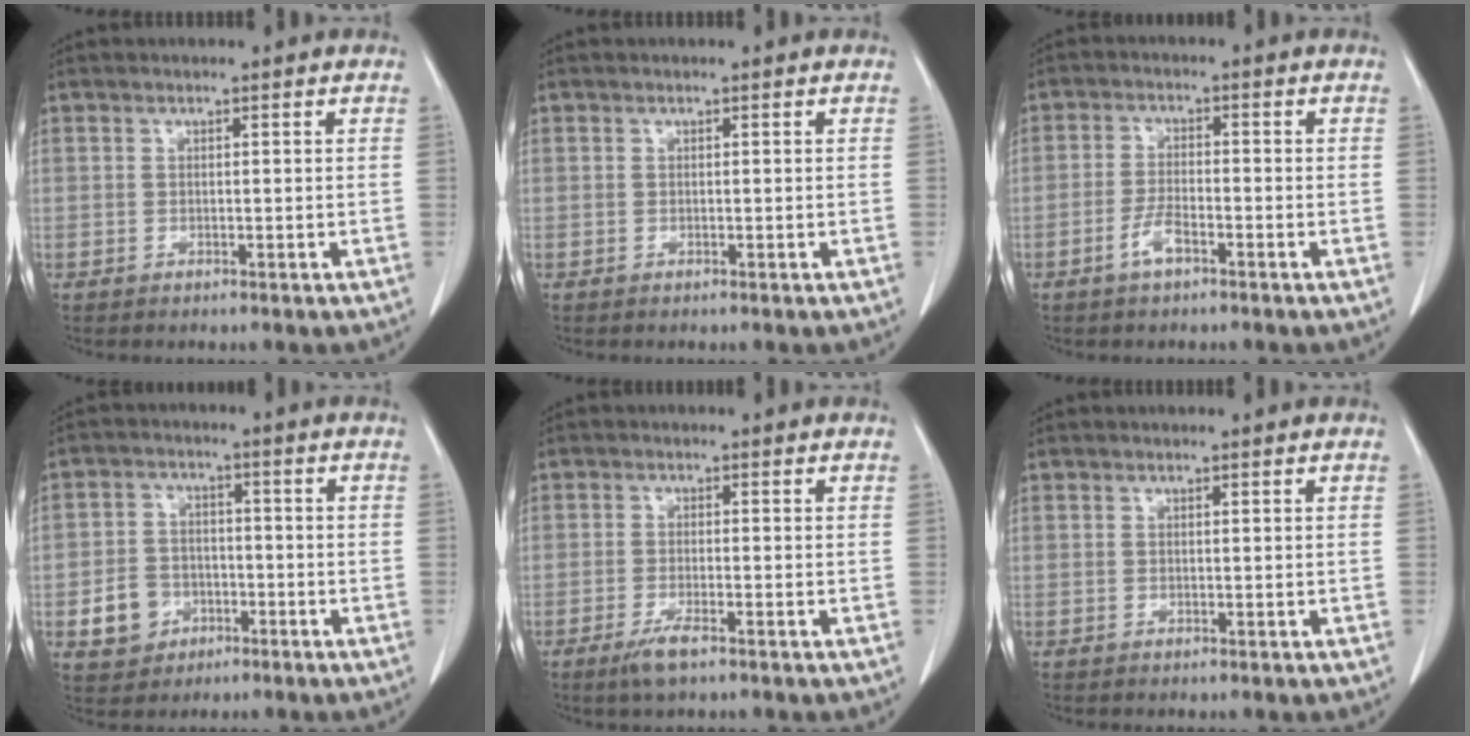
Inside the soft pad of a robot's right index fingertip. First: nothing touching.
{"total": 0.0}
{"total": 3.5, "force": [-2.1, 0.9, 2.7], "torque": [-0.055, 0.001, -0.042]}
{"total": 6.3, "force": [-2.4, 5.4, 2.2], "torque": [-0.046, 0.015, -0.032]}
{"total": 3.2, "force": [-2.1, 0.3, 2.4], "torque": [-0.051, -0.007, -0.038]}
{"total": 0.0}